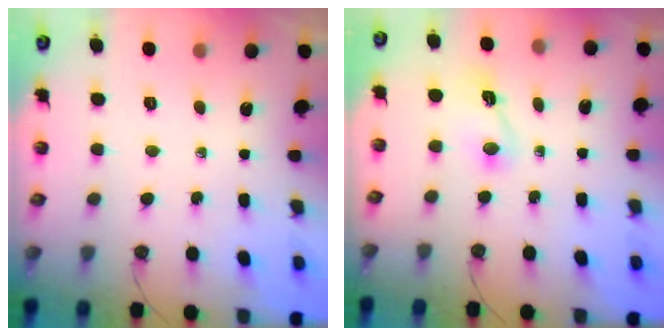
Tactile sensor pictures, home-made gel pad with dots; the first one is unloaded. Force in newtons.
{"total": 2.5, "press": 2.5, "slide": 0.3}